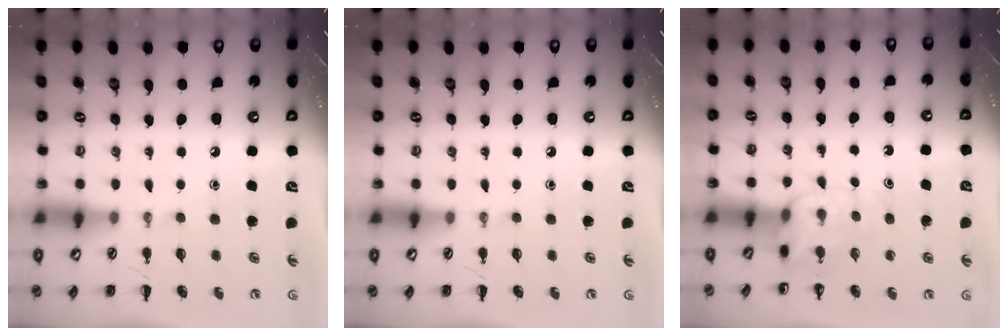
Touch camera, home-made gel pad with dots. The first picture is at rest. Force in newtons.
{"total": 0.0}
{"total": 5.9, "press": 5.8, "slide": 1.2}